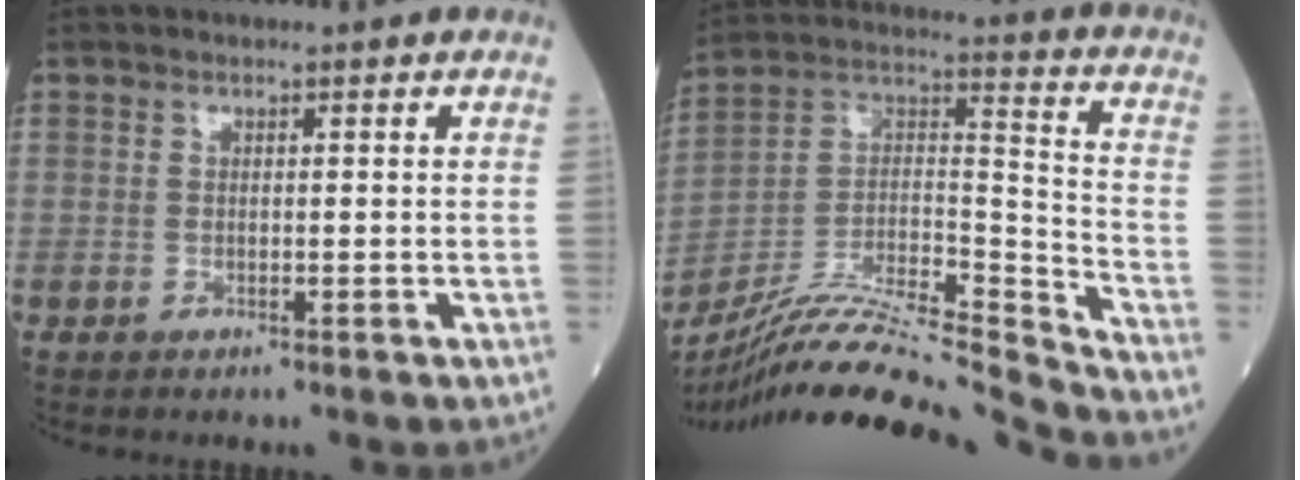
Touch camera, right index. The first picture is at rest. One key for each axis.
{"total": 21.6, "fx": -20.1, "fy": -0.8, "fz": 7.8, "tx": -0.170, "ty": 0.014, "tz": -0.344}